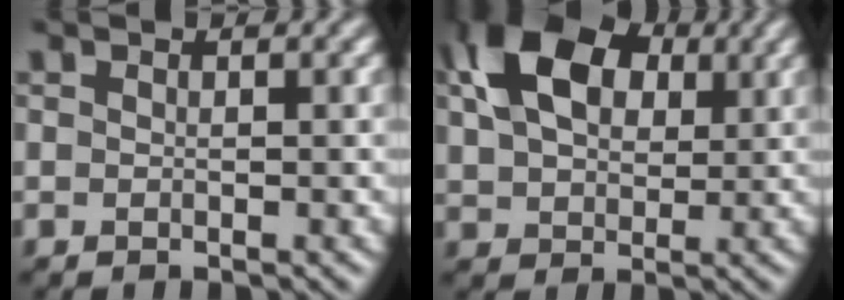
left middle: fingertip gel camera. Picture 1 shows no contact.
{"total": 11.2, "force": [4.3, 7.2, 7.4], "torque": [-0.153, 0.031, 0.070]}